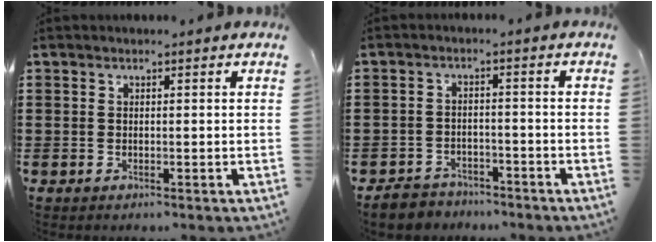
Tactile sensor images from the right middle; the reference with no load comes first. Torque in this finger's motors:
{"motor_torque": [2.14, 0.00, 0.01, 0.03]}